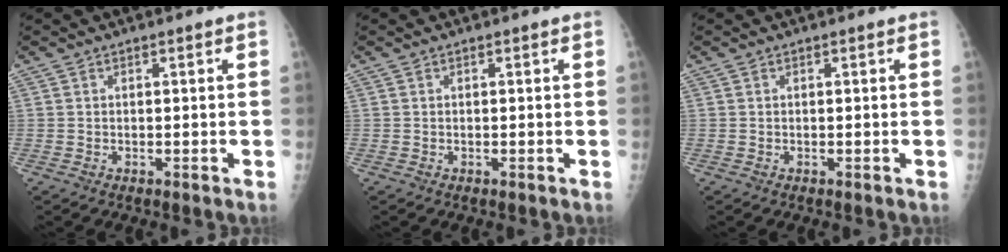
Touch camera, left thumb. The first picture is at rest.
{"total": 0.0}
{"total": 0.0}